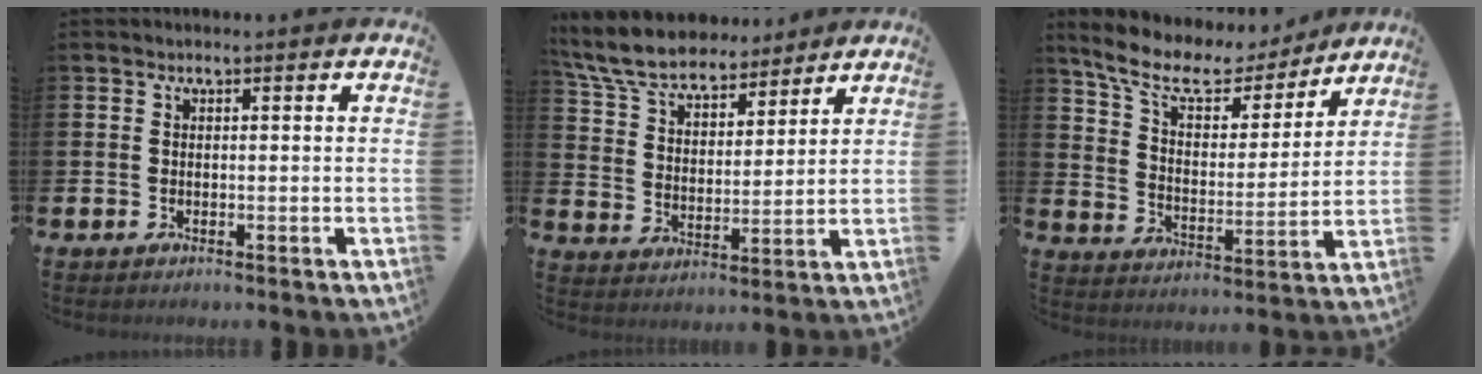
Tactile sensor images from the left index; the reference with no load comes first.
{"total": 8.2, "force": [7.6, 2.3, 2.1], "torque": [-0.077, -0.040, 0.139]}
{"total": 9.4, "force": [8.0, 3.5, 3.6], "torque": [-0.101, -0.051, 0.138]}